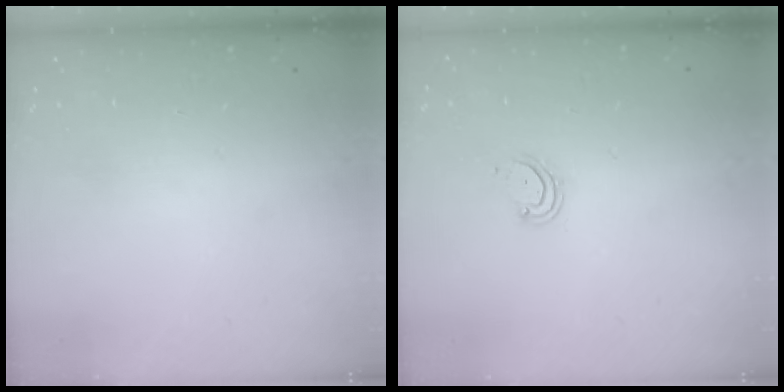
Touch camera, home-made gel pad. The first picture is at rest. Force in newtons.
{"total": 3.8, "press": 3.8, "slide": 0.4}